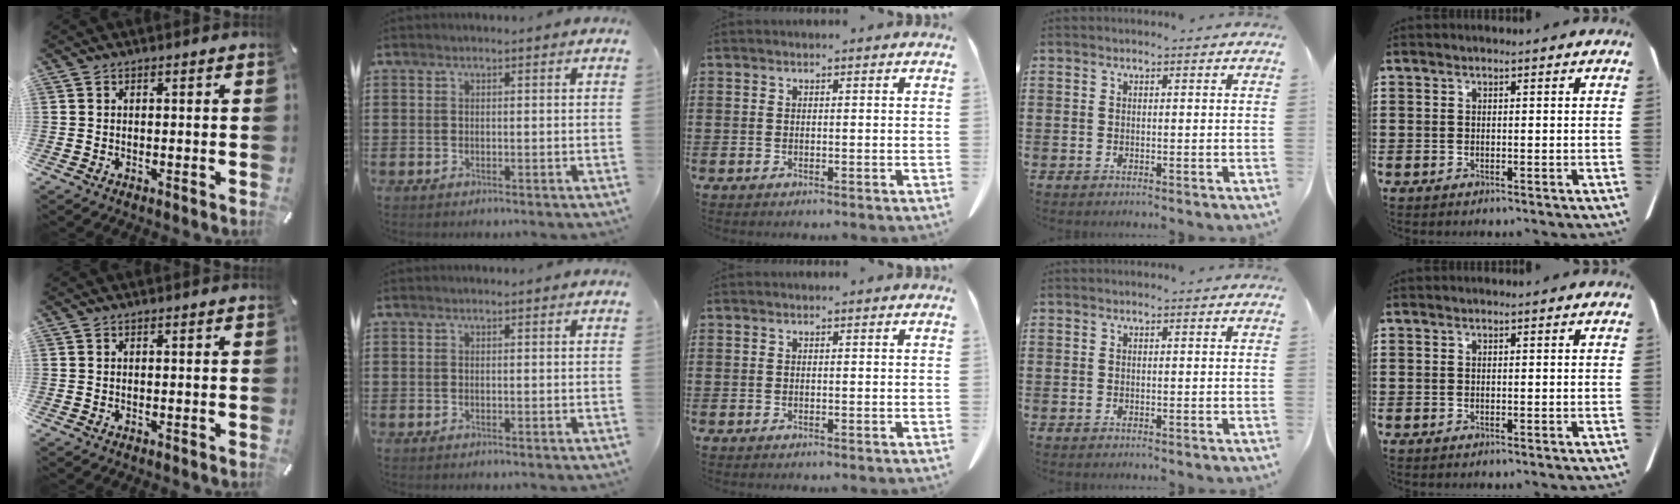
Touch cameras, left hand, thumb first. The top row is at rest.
{}